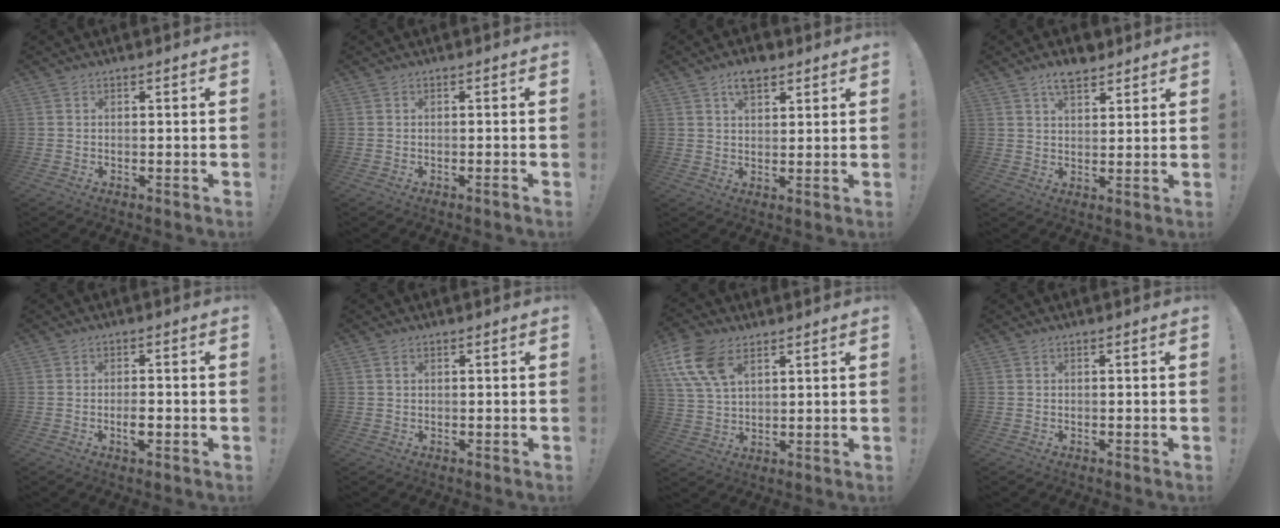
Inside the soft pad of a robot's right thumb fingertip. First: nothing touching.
{"total": 1.4, "force": [-0.7, -0.4, 1.2], "torque": [-0.019, -0.002, -0.013]}
{"total": 6.1, "force": [3.9, 3.4, 3.3], "torque": [-0.043, -0.013, 0.068]}
{"total": 6.4, "force": [4.8, 2.8, 3.1], "torque": [-0.040, -0.022, 0.086]}
{"total": 3.4, "force": [-1.3, 1.3, 2.9], "torque": [-0.047, 0.000, -0.024]}
{"total": 1.0, "force": [0.5, 0.6, 0.6], "torque": [-0.004, -0.002, 0.007]}
{"total": 12.8, "force": [6.4, 7.7, 7.9], "torque": [-0.163, -0.022, 0.124]}
{"total": 0.0}